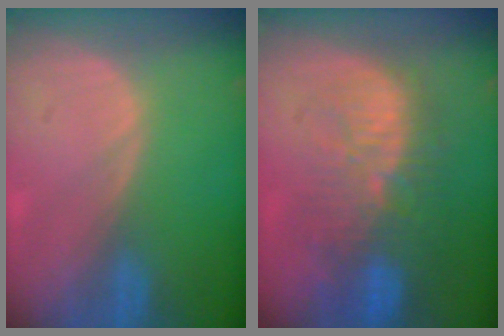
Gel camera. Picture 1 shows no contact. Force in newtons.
{"total": 11.3, "press": 9.9, "slide": 5.5}